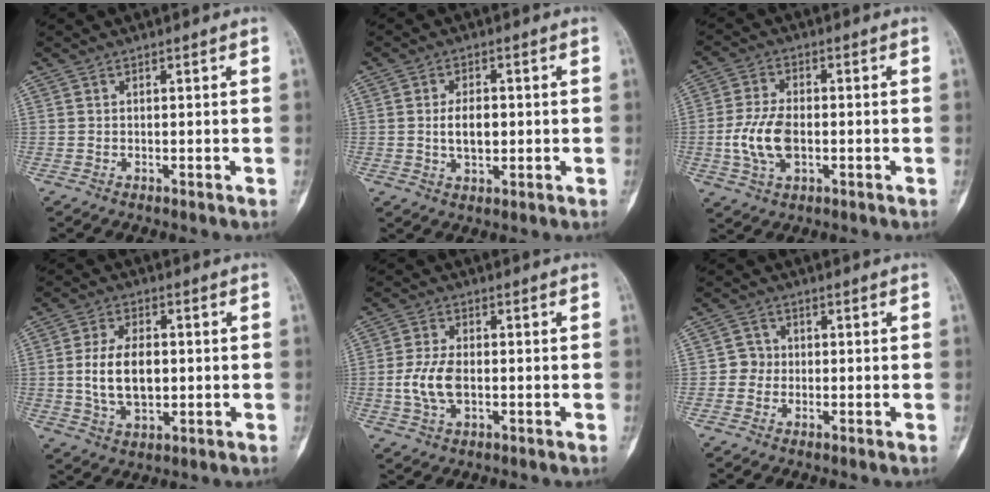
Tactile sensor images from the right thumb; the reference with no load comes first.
{"total": 5.2, "force": [-0.1, 3.0, 4.2], "torque": [-0.063, -0.001, 0.000]}
{"total": 8.8, "force": [-1.3, 5.1, 7.1], "torque": [-0.148, 0.007, -0.025]}
{"total": 10.1, "force": [0.0, 6.0, 8.1], "torque": [-0.139, 0.000, 0.005]}
{"total": 6.9, "force": [-0.8, 3.9, 5.6], "torque": [-0.123, 0.004, -0.015]}
{"total": 2.7, "force": [-0.3, 2.7, 0.5], "torque": [0.011, 0.010, -0.014]}